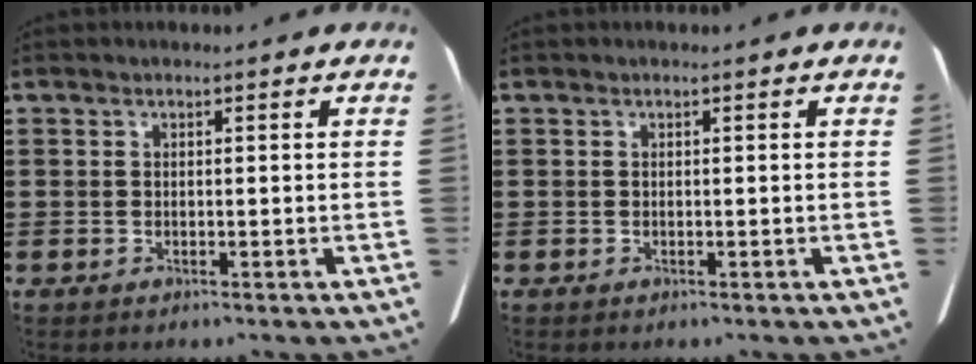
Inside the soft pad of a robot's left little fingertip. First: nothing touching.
{"total": 0.0}